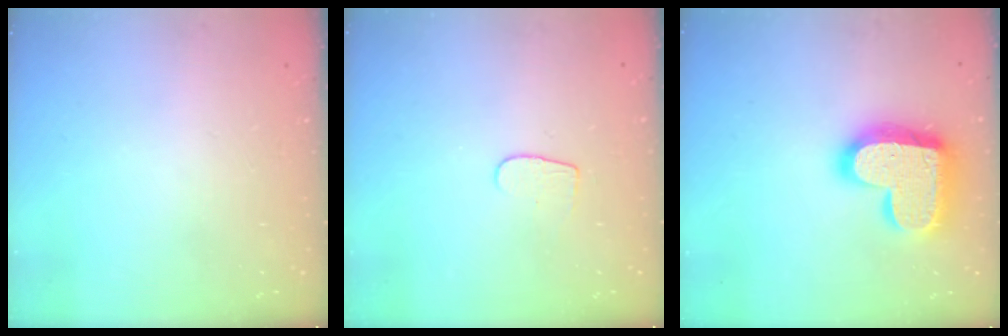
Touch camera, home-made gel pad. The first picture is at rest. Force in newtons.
{"total": 3.9, "press": 3.9, "slide": 0.4}
{"total": 22.2, "press": 22.1, "slide": 1.5}